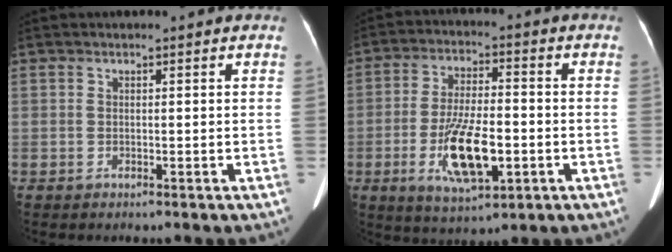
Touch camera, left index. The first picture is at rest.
{"total": 11.5, "force": [-3.4, 3.7, 10.4], "torque": [-0.201, -0.008, -0.054]}